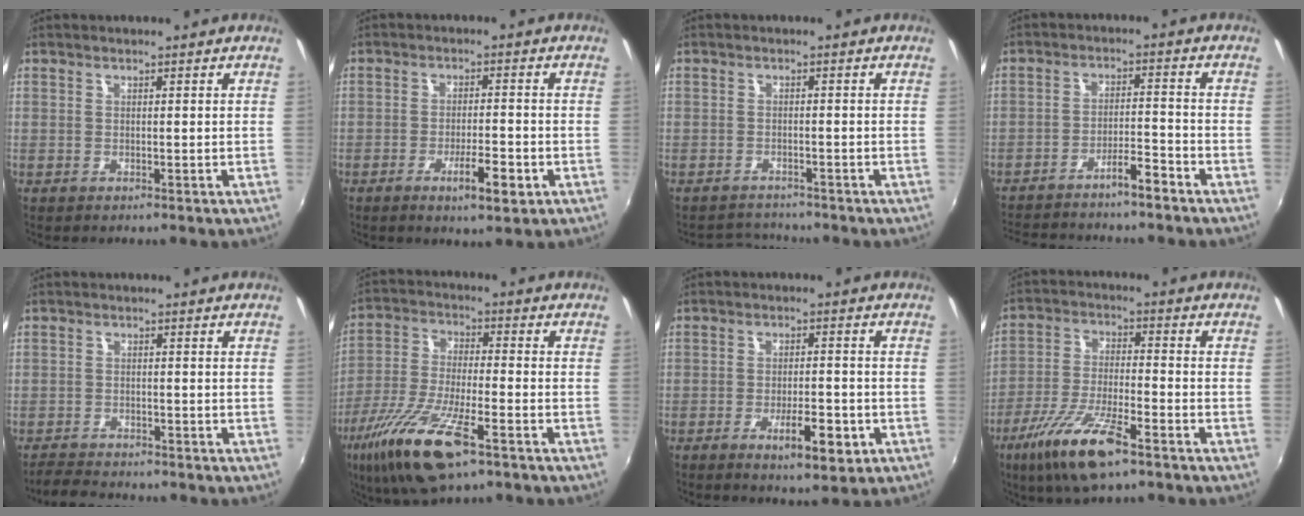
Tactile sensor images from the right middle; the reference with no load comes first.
{"total": 5.7, "force": [-2.7, 1.1, 4.9], "torque": [-0.093, -0.008, -0.040]}
{"total": 4.3, "force": [-4.2, 0.9, 0.1], "torque": [-0.017, 0.004, -0.068]}
{"total": 7.9, "force": [-7.0, 0.3, 3.5], "torque": [-0.073, 0.020, -0.115]}
{"total": 4.4, "force": [-4.2, 1.2, 0.7], "torque": [-0.036, -0.002, -0.076]}
{"total": 16.0, "force": [-9.2, 4.2, 12.5], "torque": [-0.259, -0.041, -0.178]}
{"total": 6.8, "force": [-3.1, 2.0, 5.8], "torque": [-0.105, -0.007, -0.040]}
{"total": 12.9, "force": [-8.1, 3.0, 9.7], "torque": [-0.203, -0.026, -0.153]}